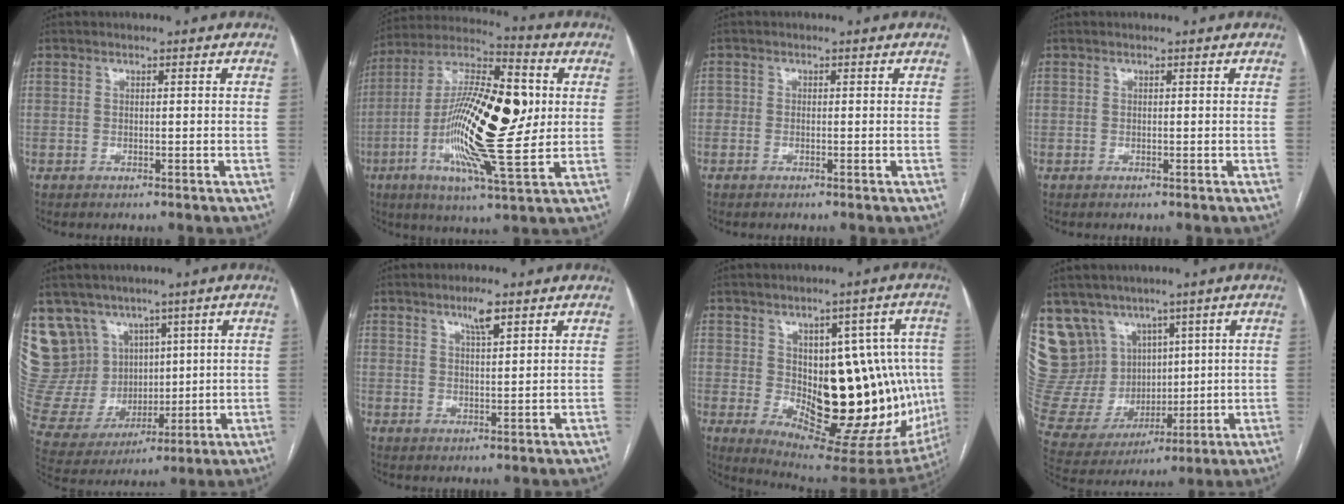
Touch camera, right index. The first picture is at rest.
{"total": 22.8, "force": [-0.1, 5.0, 22.2], "torque": [-0.422, 0.012, -0.008]}
{"total": 0.9, "force": [-0.2, 0.8, 0.4], "torque": [-0.001, 0.006, -0.004]}
{"total": 0.0}
{"total": 16.5, "force": [9.5, 12.5, 5.0], "torque": [-0.118, 0.060, 0.211]}
{"total": 3.4, "force": [2.4, 0.4, 2.3], "torque": [-0.040, -0.002, 0.041]}
{"total": 21.1, "force": [-0.7, 9.5, 18.8], "torque": [-0.214, 0.016, 0.017]}
{"total": 18.1, "force": [9.9, 13.8, 6.3], "torque": [-0.157, 0.064, 0.218]}